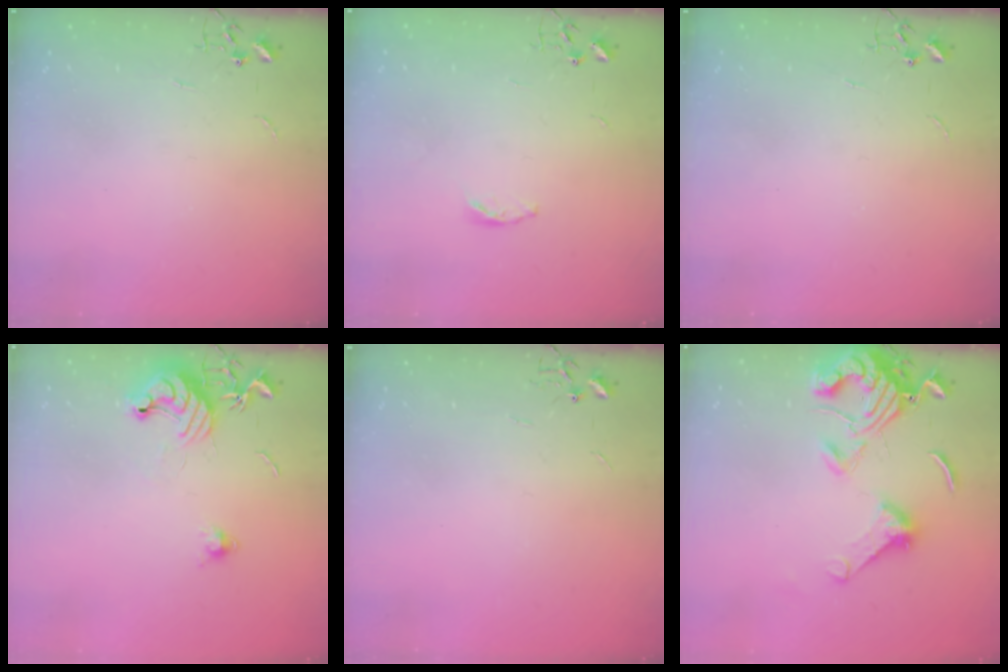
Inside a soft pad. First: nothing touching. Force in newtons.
{"total": 3.8, "press": 3.8, "slide": 0.6}
{"total": 0.0}
{"total": 11.4, "press": 11.4, "slide": 0.7}
{"total": 0.0}
{"total": 15.1, "press": 15.0, "slide": 1.8}